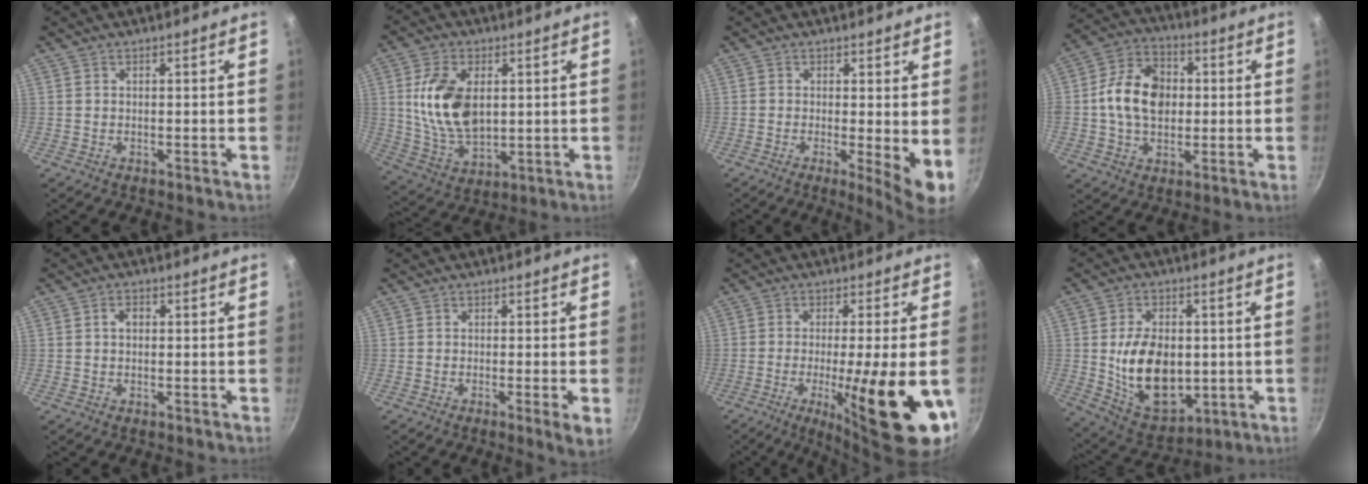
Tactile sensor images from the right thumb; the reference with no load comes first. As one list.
[{"total": 14.0, "force": [2.4, 8.5, 10.8], "torque": [-0.188, -0.017, 0.054]}, {"total": 6.9, "force": [-0.2, 1.5, 6.7], "torque": [-0.090, -0.019, -0.003]}, {"total": 13.4, "force": [0.5, 9.9, 9.0], "torque": [-0.130, 0.018, -0.006]}, {"total": 2.1, "force": [0.3, 1.6, 1.4], "torque": [-0.016, 0.006, 0.003]}, {"total": 3.7, "force": [-0.9, 0.2, 3.6], "torque": [-0.058, -0.007, -0.014]}, {"total": 18.8, "force": [-5.1, 3.5, 17.7], "torque": [-0.255, -0.006, -0.069]}, {"total": 16.6, "force": [-0.3, 11.1, 12.4], "torque": [-0.176, -0.013, 0.012]}]